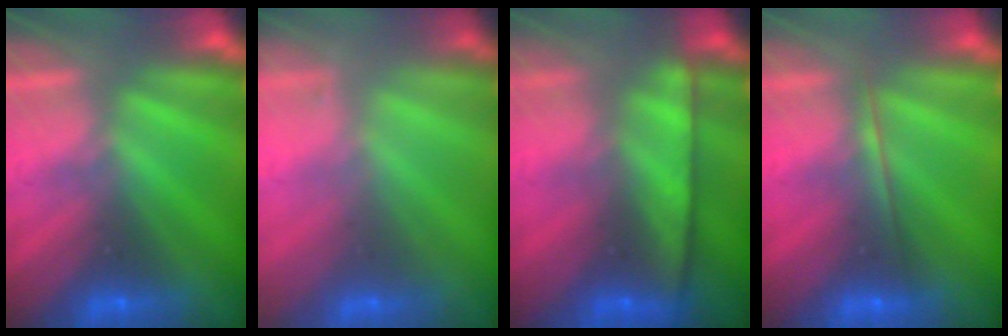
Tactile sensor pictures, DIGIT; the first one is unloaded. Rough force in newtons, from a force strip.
{"total": 1.6}
{"total": 8.0}
{"total": 1.8}